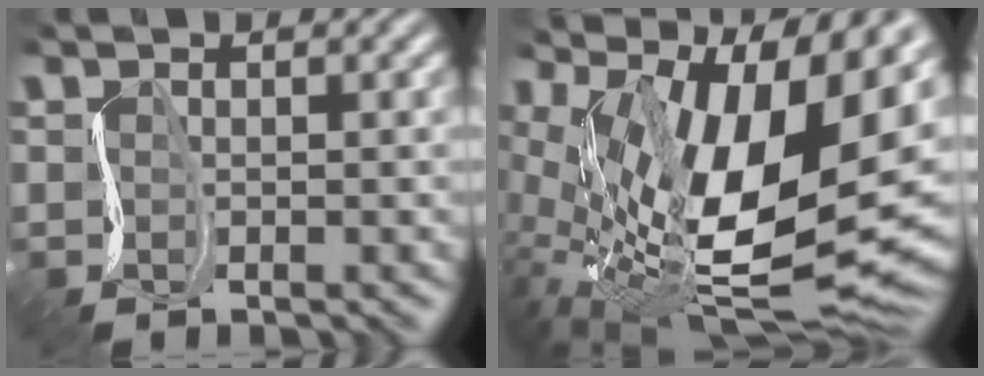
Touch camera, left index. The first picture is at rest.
{"total": 17.2, "force": [1.9, 8.0, 15.1], "torque": [-0.233, -0.017, 0.037]}